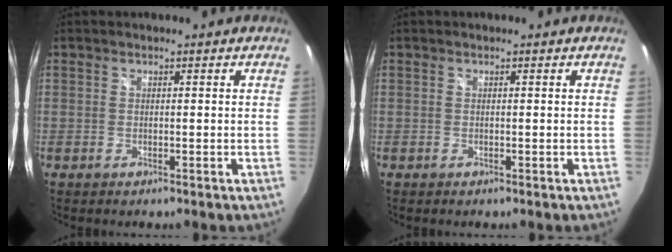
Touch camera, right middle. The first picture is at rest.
{"total": 0.0}